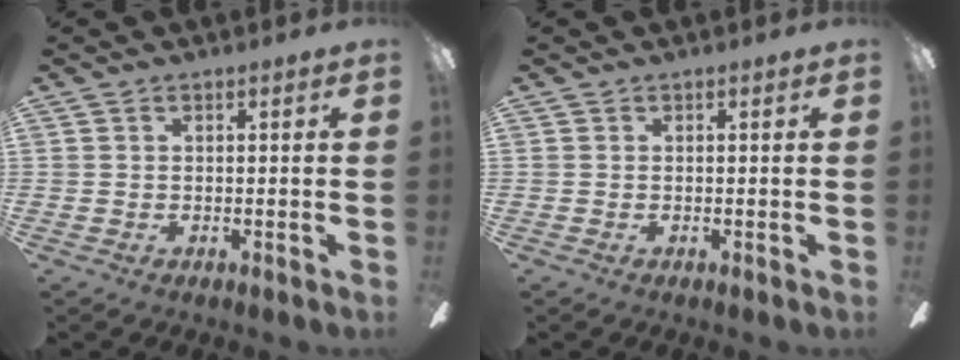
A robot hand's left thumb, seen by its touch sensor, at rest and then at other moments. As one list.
[{"total": 0.0}]